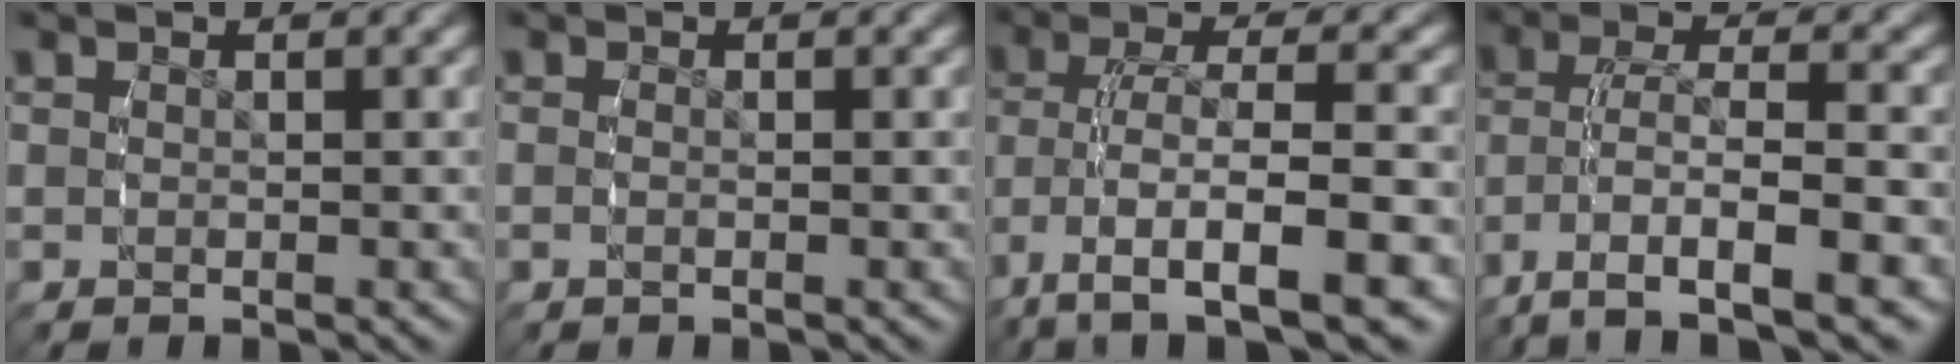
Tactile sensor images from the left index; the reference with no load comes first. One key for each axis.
{"total": 0.6, "fx": -0.4, "fy": 0.1, "fz": 0.4, "tx": -0.012, "ty": -0.002, "tz": -0.008}
{"total": 8.3, "fx": -4.2, "fy": 3.6, "fz": 6.1, "tx": -0.136, "ty": -0.042, "tz": -0.035}
{"total": 6.6, "fx": -3.4, "fy": 3.1, "fz": 4.8, "tx": -0.113, "ty": -0.038, "tz": -0.028}